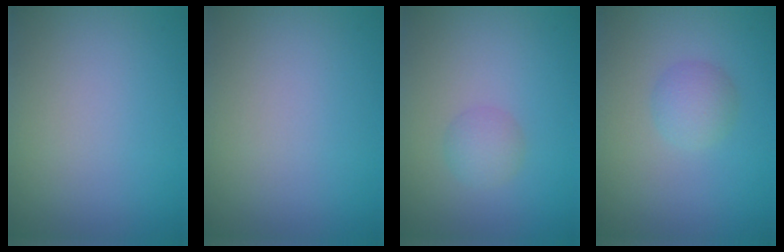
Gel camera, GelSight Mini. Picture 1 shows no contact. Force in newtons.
{"total": 0.0}
{"total": 1.5, "press": 1.5, "slide": 0.0}
{"total": 2.1, "press": 2.1, "slide": 0.1}